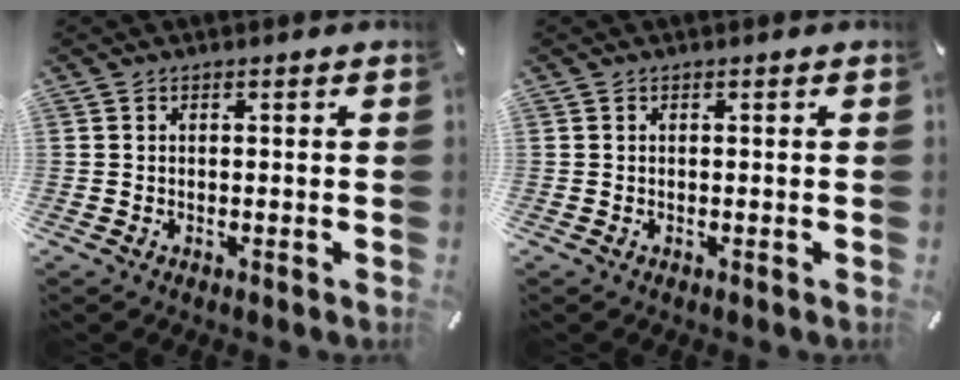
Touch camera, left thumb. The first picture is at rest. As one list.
[{"total": 0.0}]